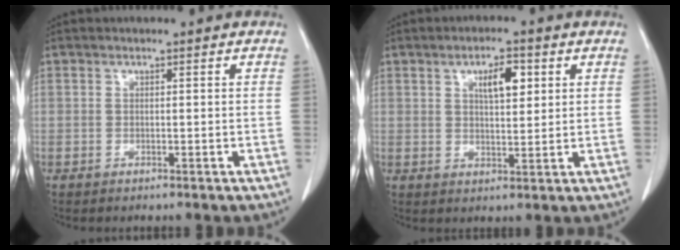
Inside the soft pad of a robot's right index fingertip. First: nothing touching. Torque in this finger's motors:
{"motor_torque": [0.13, 0.11, 0.24, 0.07]}